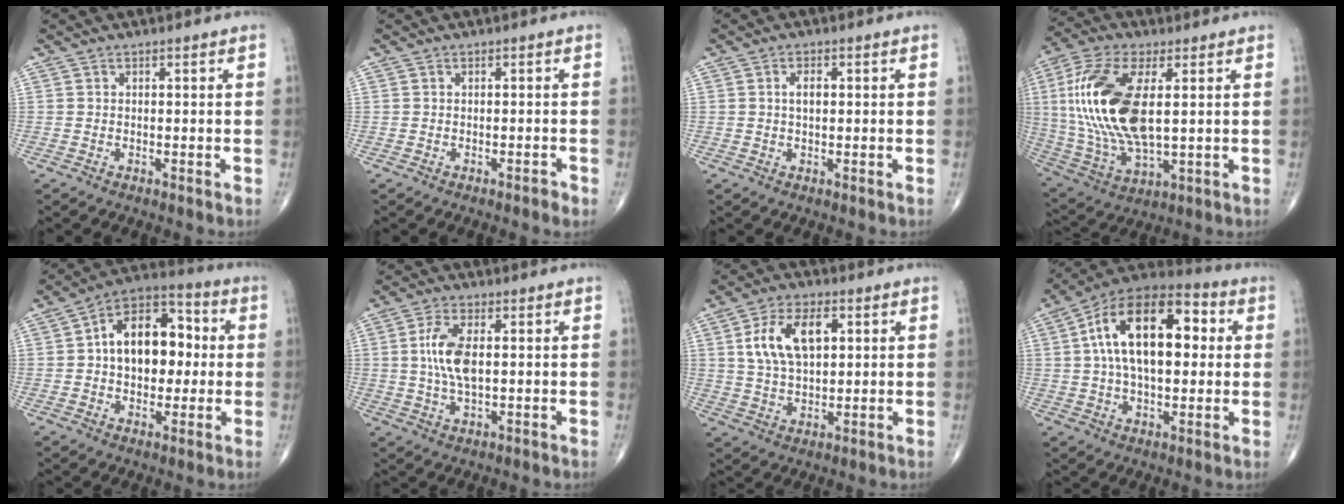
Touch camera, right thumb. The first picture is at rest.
{"total": 0.9, "force": [-0.6, 0.3, 0.6], "torque": [-0.011, 0.001, -0.010]}
{"total": 2.6, "force": [0.4, 1.4, 2.1], "torque": [-0.038, 0.003, 0.006]}
{"total": 21.1, "force": [3.0, 9.6, 18.5], "torque": [-0.401, -0.014, 0.059]}
{"total": 16.2, "force": [1.4, 10.4, 12.3], "torque": [-0.150, 0.032, 0.013]}
{"total": 8.1, "force": [0.9, 3.7, 7.2], "torque": [-0.152, -0.002, 0.019]}
{"total": 11.8, "force": [3.2, 6.6, 9.3], "torque": [-0.160, 0.000, 0.061]}
{"total": 21.3, "force": [3.8, 11.3, 17.7], "torque": [-0.282, 0.025, 0.050]}